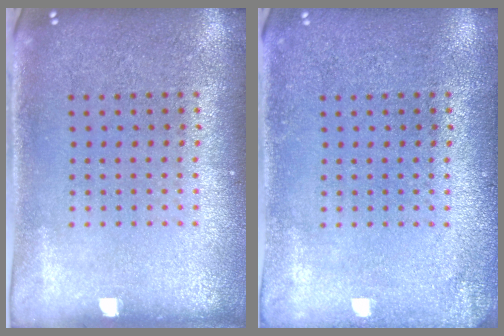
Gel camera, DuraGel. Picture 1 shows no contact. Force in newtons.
{"total": 1.3, "press": 1.3, "slide": 0.1}